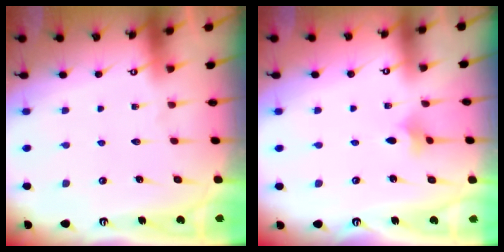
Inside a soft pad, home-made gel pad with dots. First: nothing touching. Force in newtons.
{"total": 2.3, "press": 2.2, "slide": 0.5}